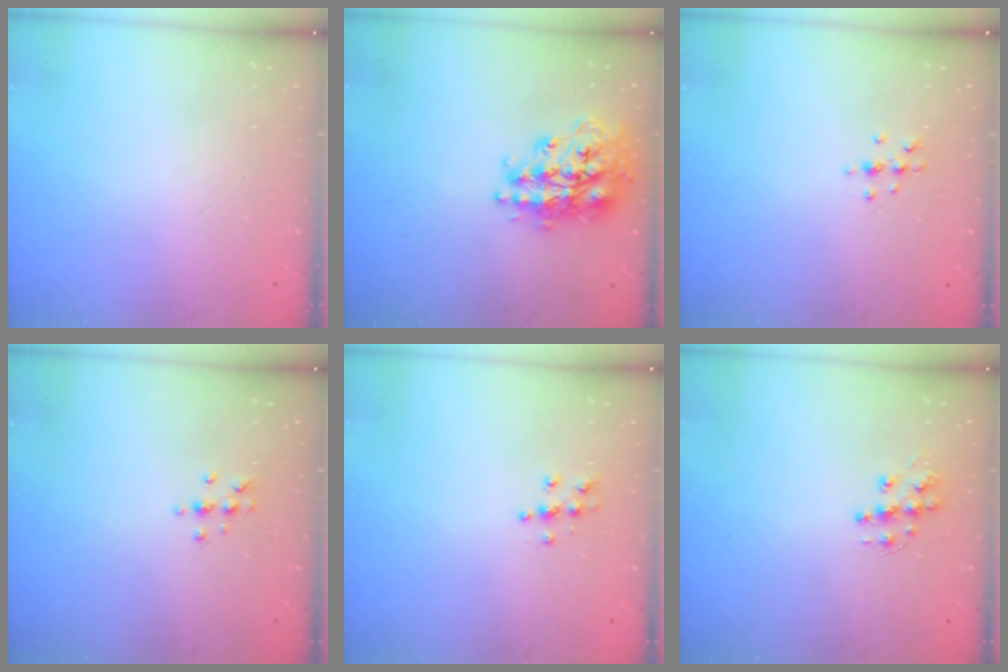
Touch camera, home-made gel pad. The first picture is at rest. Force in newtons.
{"total": 20.1, "press": 20.1, "slide": 1.4}
{"total": 5.2, "press": 5.2, "slide": 0.6}
{"total": 5.6, "press": 5.5, "slide": 0.7}
{"total": 5.4, "press": 5.4, "slide": 0.1}
{"total": 9.8, "press": 9.8, "slide": 0.6}